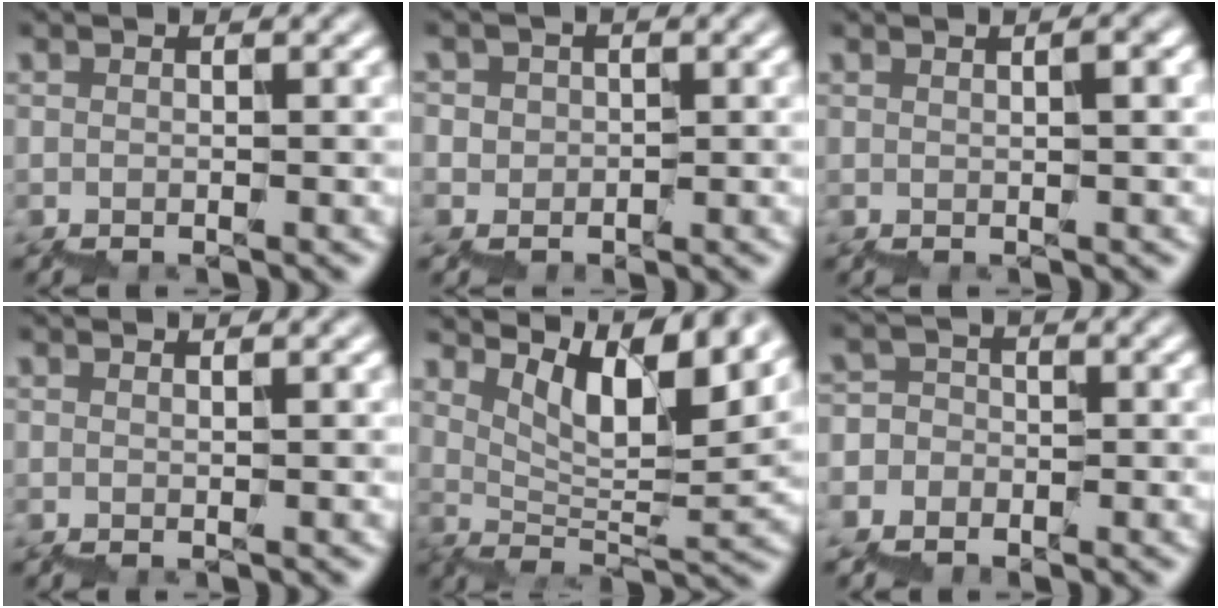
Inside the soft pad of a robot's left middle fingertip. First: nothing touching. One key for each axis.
{"total": 1.1, "fx": 0.2, "fy": 0.5, "fz": -0.9, "tx": 0.008, "ty": 0.011, "tz": 0.000}
{"total": 2.0, "fx": 0.6, "fy": 0.6, "fz": 1.8, "tx": -0.010, "ty": 0.010, "tz": 0.005}
{"total": 0.9, "fx": 0.6, "fy": 0.2, "fz": 0.6, "tx": 0.001, "ty": 0.002, "tz": 0.009}
{"total": 8.6, "fx": 6.7, "fy": 1.5, "fz": 5.1, "tx": -0.073, "ty": 0.012, "tz": 0.125}
{"total": 1.3, "fx": -0.8, "fy": 0.8, "fz": -0.6, "tx": 0.000, "ty": 0.011, "tz": -0.023}